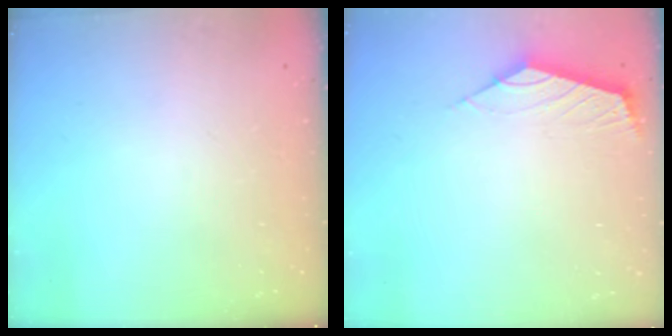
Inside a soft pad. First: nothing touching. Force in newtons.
{"total": 2.5, "press": 2.4, "slide": 0.6}